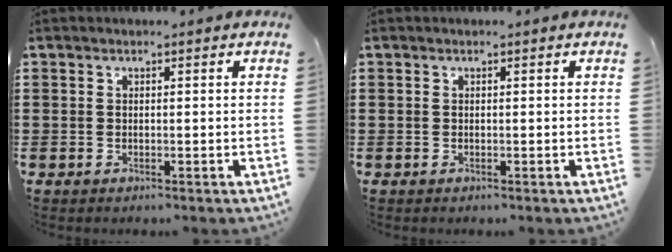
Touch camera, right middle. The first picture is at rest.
{"total": 0.0}